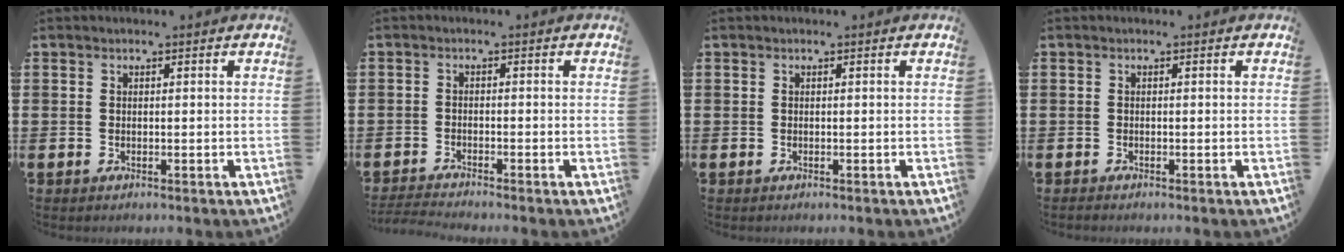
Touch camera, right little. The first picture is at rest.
{"total": 1.4, "force": [-1.3, -0.1, 0.4], "torque": [-0.006, 0.003, -0.027]}
{"total": 0.0}
{"total": 0.0}